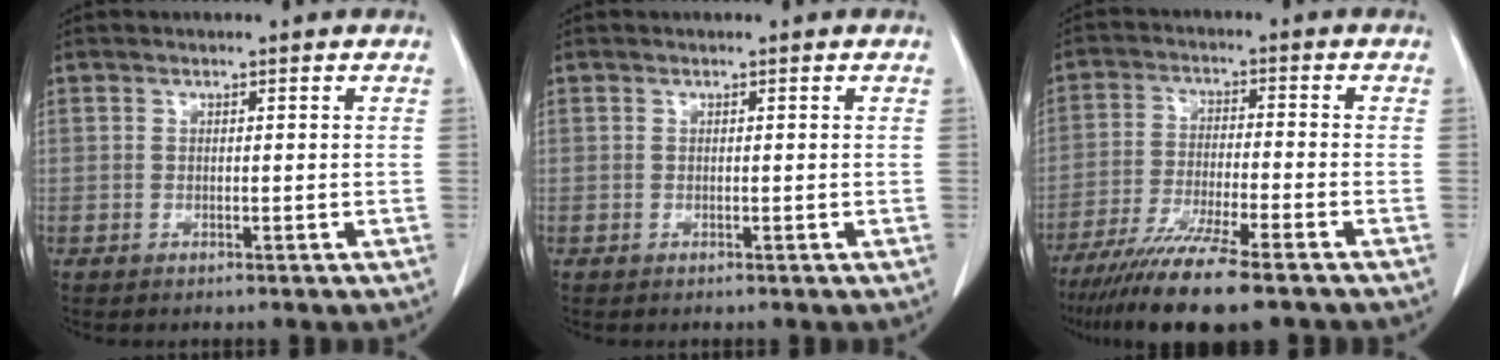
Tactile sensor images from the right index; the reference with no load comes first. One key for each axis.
{"total": 0.0}
{"total": 13.1, "fx": -10.0, "fy": 0.3, "fz": 8.5, "tx": -0.149, "ty": -0.037, "tz": -0.166}